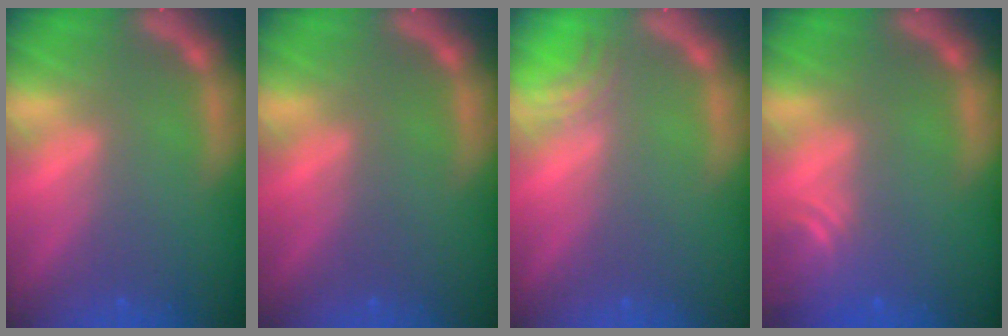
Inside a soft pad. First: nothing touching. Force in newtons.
{"total": 0.0}
{"total": 2.0}
{"total": 3.0}